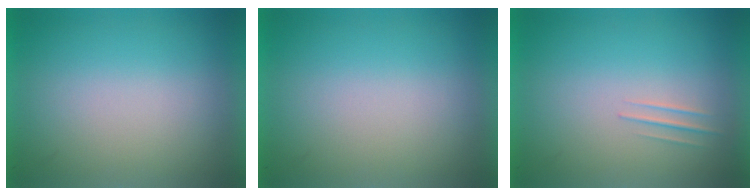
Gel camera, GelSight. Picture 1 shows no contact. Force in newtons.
{"total": 0.0}
{"total": 1.0}